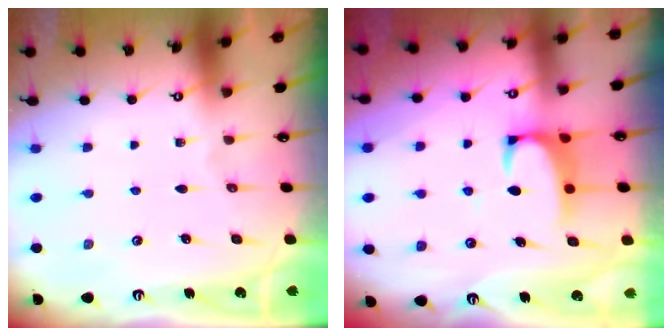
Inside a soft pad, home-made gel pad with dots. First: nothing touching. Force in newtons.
{"total": 2.2, "press": 2.0, "slide": 0.7}